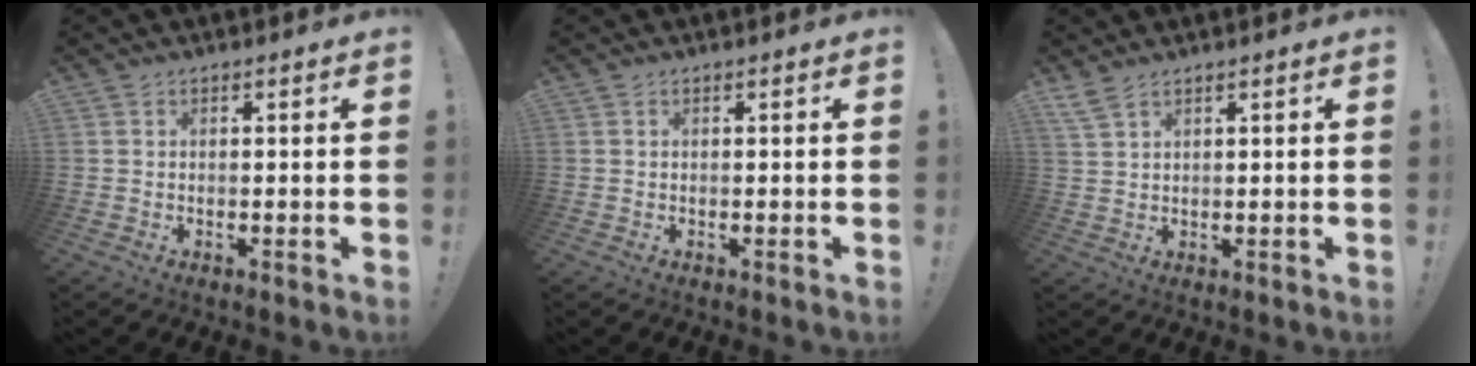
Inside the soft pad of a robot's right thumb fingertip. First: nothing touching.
{"total": 0.0}
{"total": 3.6, "force": [2.7, 0.9, 2.2], "torque": [-0.047, -0.009, 0.052]}